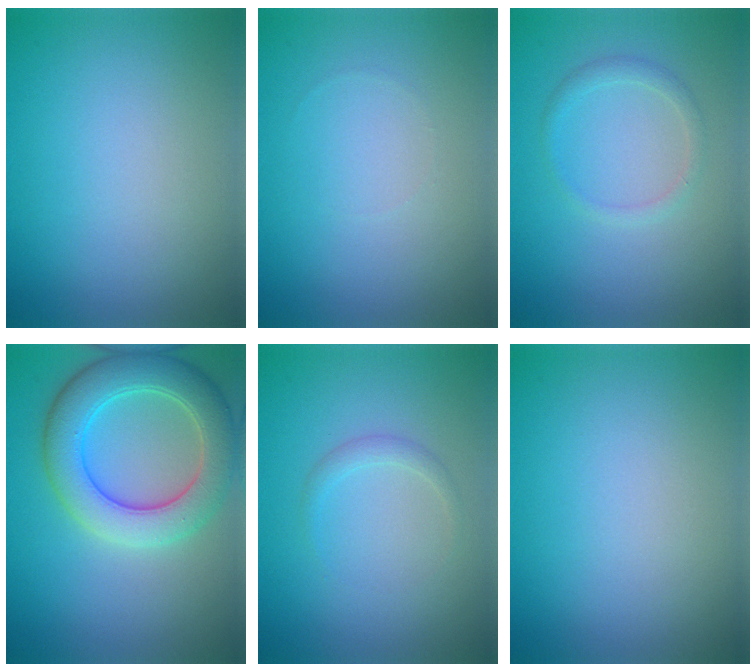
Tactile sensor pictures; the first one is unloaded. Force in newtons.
{"total": 0.0}
{"total": 1.3, "press": 1.3, "slide": 0.0}
{"total": 6.7, "press": 6.7, "slide": 0.2}
{"total": 1.0, "press": 1.0, "slide": 0.1}
{"total": 0.0}